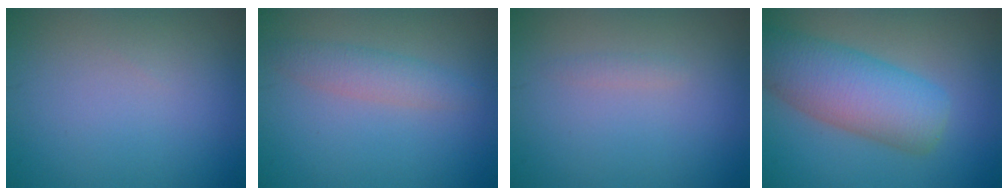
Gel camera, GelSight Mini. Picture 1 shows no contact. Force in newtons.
{"total": 2.4, "press": 2.4, "slide": 0.0}
{"total": 0.7, "press": 0.7, "slide": 0.0}
{"total": 7.5, "press": 7.5, "slide": 0.2}